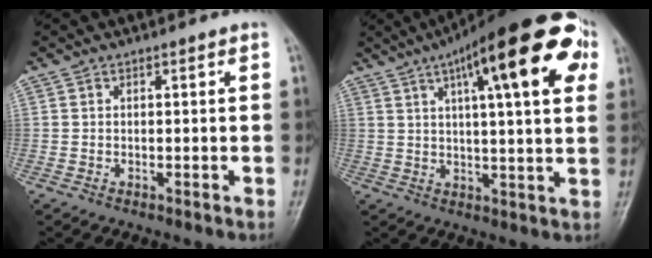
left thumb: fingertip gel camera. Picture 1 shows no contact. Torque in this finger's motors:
{"motor_torque": [0.83, 0.88, 1.75, -1.02, 0.25]}